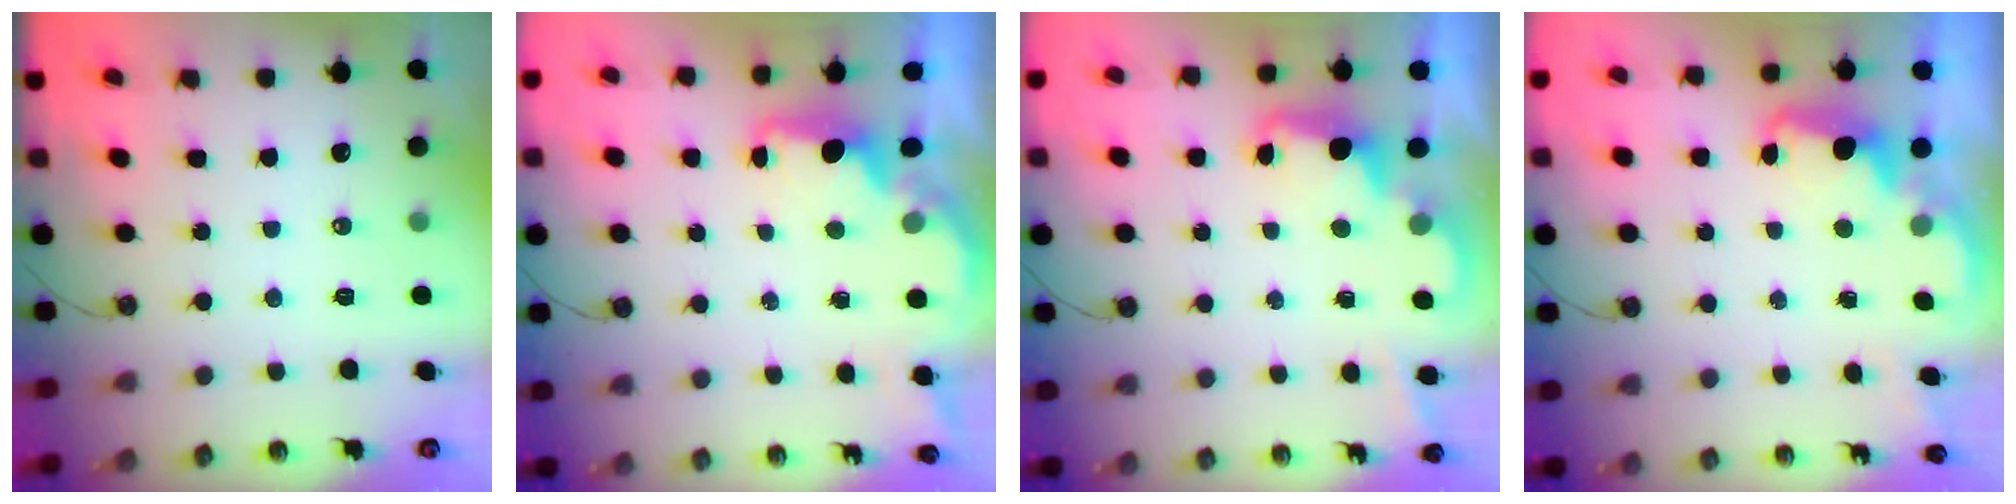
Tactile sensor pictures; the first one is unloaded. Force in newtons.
{"total": 1.8, "press": 1.7, "slide": 0.6}
{"total": 2.4, "press": 2.3, "slide": 0.5}
{"total": 2.6, "press": 2.6, "slide": 0.5}